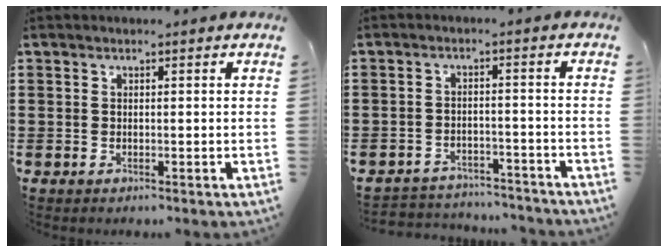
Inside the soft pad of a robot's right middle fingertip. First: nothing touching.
{"total": 3.3, "force": [-3.3, 0.4, 0.0], "torque": [-0.006, 0.002, -0.071]}